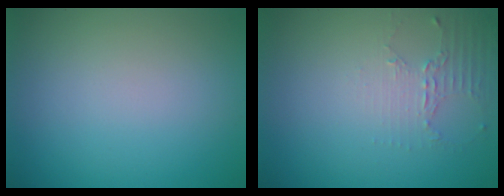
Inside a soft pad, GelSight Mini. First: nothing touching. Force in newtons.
{"total": 2.1, "press": 1.5, "slide": 1.5}